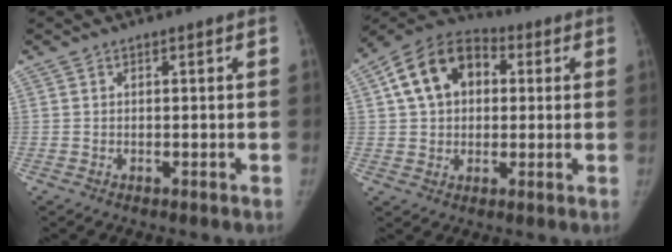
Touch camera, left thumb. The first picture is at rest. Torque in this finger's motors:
{"motor_torque": [-0.09, 0.55, 0.44, 0.36, 0.12]}